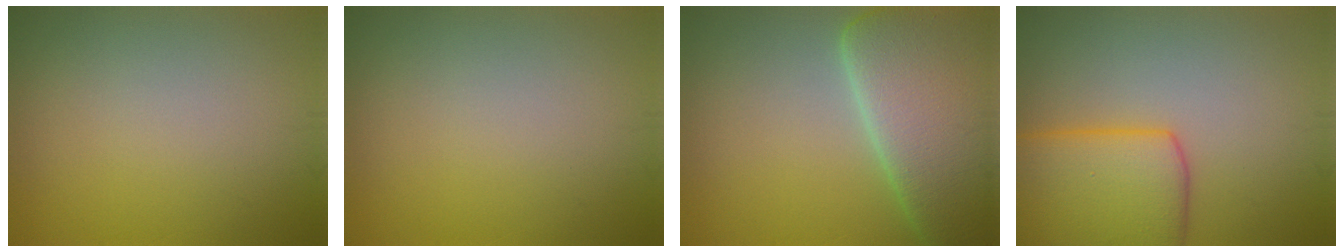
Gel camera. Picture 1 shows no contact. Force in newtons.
{"total": 0.0}
{"total": 12.2, "press": 12.1, "slide": 0.8}
{"total": 7.7, "press": 7.7, "slide": 0.2}